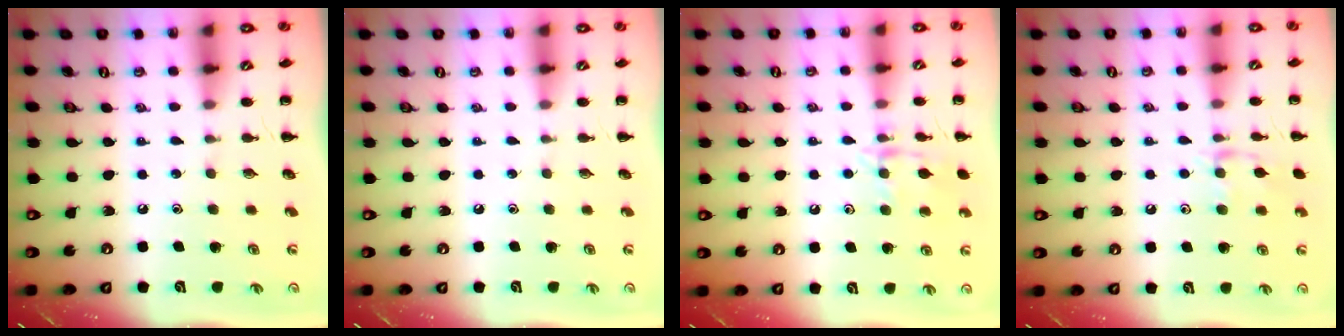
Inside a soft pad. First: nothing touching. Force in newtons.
{"total": 0.0}
{"total": 11.9, "press": 11.9, "slide": 1.0}
{"total": 9.4, "press": 9.4, "slide": 0.7}